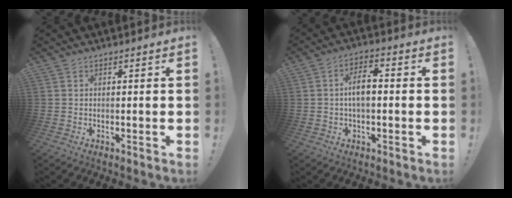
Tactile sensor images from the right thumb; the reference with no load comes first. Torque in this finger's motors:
{"motor_torque": [-0.02, 0.20, 0.18, 0.24, 0.12]}